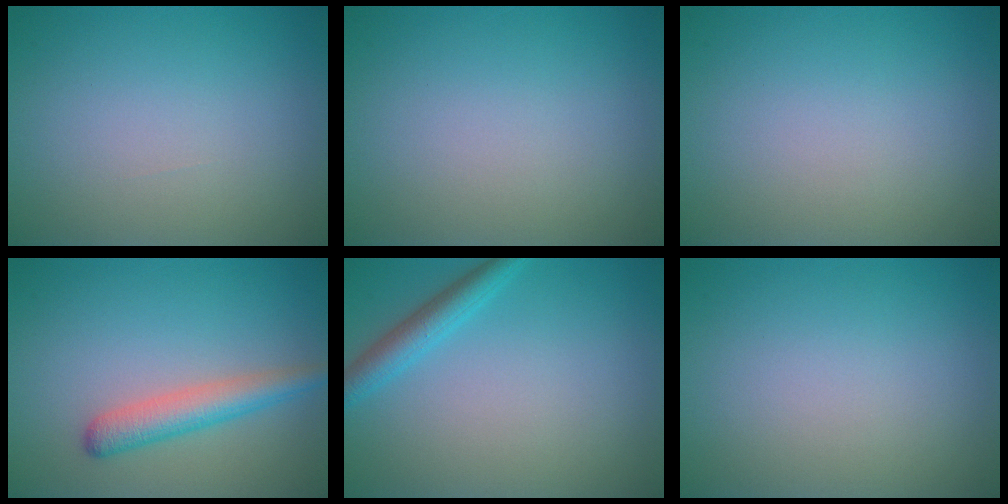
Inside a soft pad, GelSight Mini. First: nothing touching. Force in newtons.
{"total": 0.0}
{"total": 0.0}
{"total": 3.3, "press": 3.3, "slide": 0.1}
{"total": 2.7, "press": 2.7, "slide": 0.2}
{"total": 0.0}